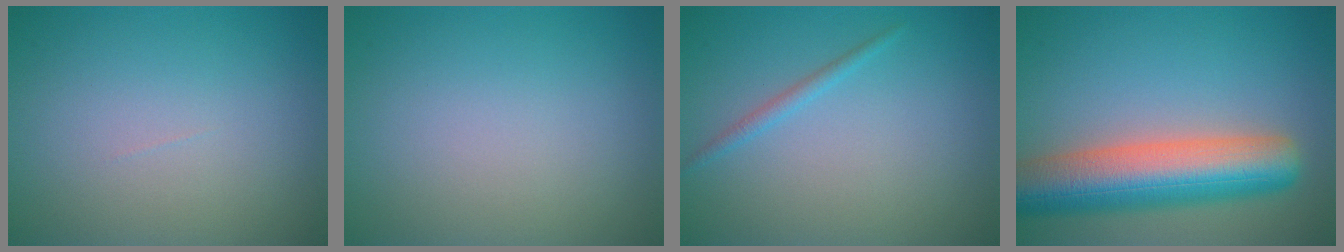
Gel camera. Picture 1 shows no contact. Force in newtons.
{"total": 0.0}
{"total": 1.0, "press": 1.0, "slide": 0.1}
{"total": 9.8, "press": 9.8, "slide": 0.5}